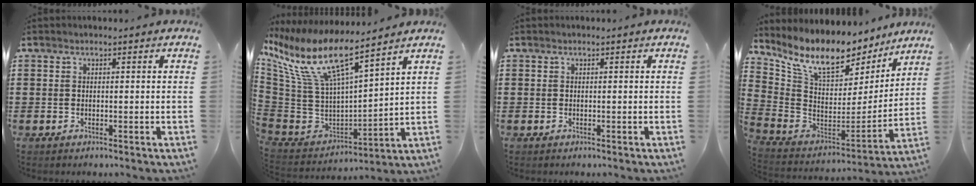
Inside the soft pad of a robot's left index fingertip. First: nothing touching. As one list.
[{"total": 11.5, "force": [6.8, 3.2, 8.8], "torque": [-0.201, -0.047, 0.113]}, {"total": 0.0}, {"total": 10.9, "force": [8.5, 4.0, 5.5], "torque": [-0.134, -0.061, 0.147]}]